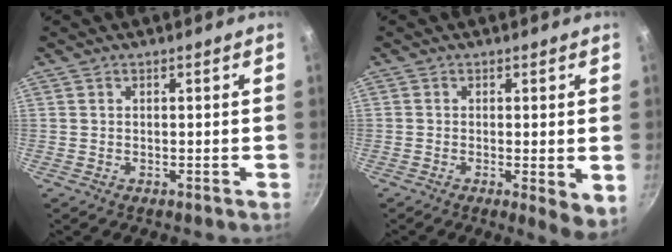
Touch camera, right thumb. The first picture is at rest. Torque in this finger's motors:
{"motor_torque": [-0.36, 0.40, -0.42, -0.01, 0.11]}